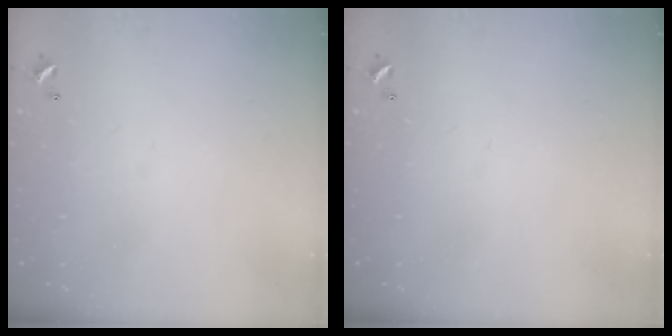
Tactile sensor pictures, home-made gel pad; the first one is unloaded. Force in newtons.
{"total": 0.0}